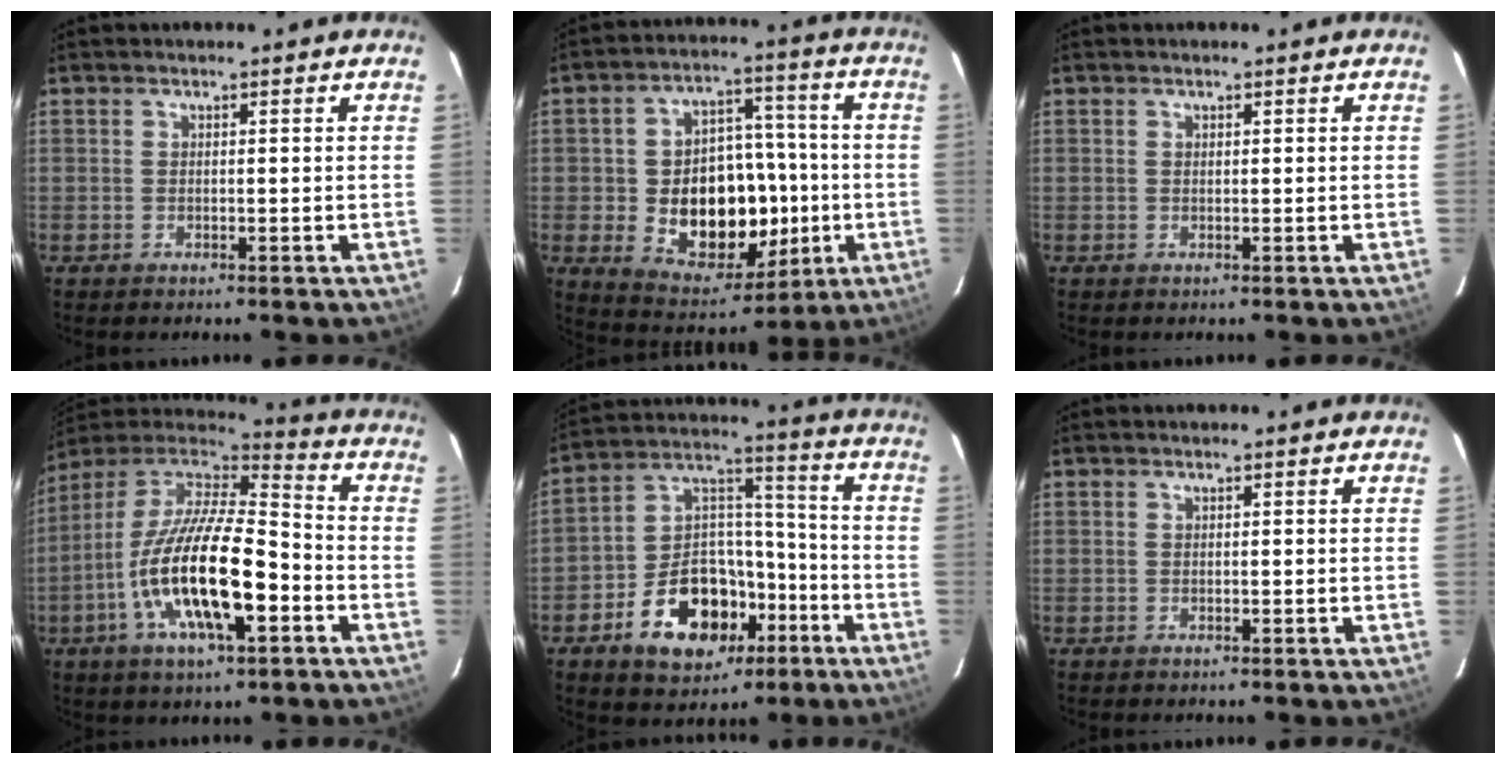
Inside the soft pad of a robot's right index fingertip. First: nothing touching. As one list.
[{"total": 18.4, "force": [-3.0, 12.9, 12.7], "torque": [-0.242, 0.020, -0.019]}, {"total": 0.0}, {"total": 22.1, "force": [-7.1, 7.3, 19.6], "torque": [-0.371, -0.022, -0.134]}, {"total": 18.6, "force": [-8.6, 12.0, 11.3], "torque": [-0.219, 0.044, -0.125]}, {"total": 0.0}]